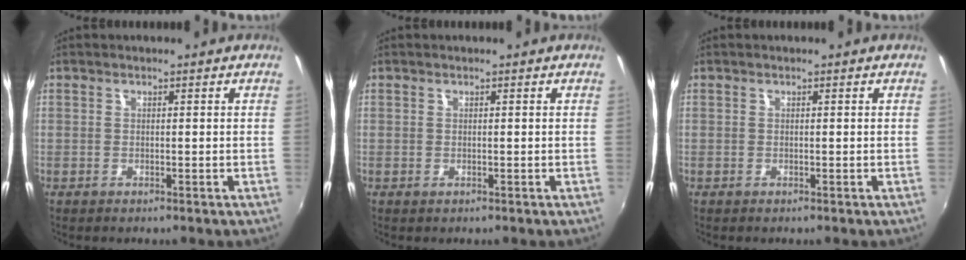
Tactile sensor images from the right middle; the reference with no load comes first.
{"total": 0.0}
{"total": 0.0}